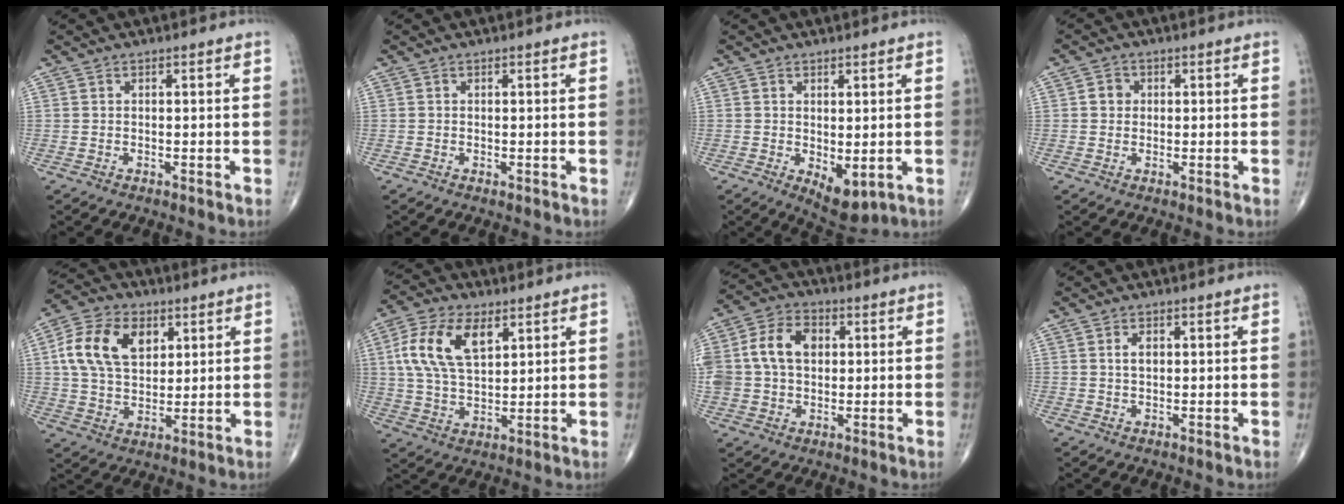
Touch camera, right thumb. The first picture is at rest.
{"total": 0.0}
{"total": 5.9, "force": [-1.1, 2.9, 5.0], "torque": [-0.058, -0.011, -0.001]}
{"total": 2.3, "force": [0.3, 2.1, 0.9], "torque": [-0.001, 0.004, 0.001]}
{"total": 14.2, "force": [4.3, 9.5, 9.6], "torque": [-0.161, 0.002, 0.077]}
{"total": 13.3, "force": [4.6, 7.3, 10.1], "torque": [-0.193, -0.003, 0.089]}
{"total": 12.6, "force": [1.9, 9.3, 8.3], "torque": [-0.150, 0.018, 0.033]}
{"total": 2.4, "force": [0.6, 1.5, 1.8], "torque": [-0.031, 0.000, 0.012]}